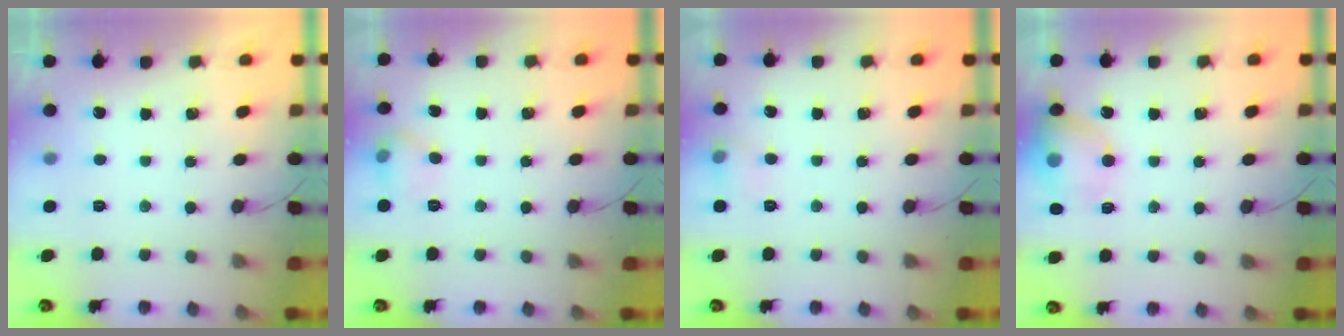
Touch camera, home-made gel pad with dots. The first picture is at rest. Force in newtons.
{"total": 5.9, "press": 5.7, "slide": 1.6}
{"total": 5.3, "press": 5.1, "slide": 1.5}
{"total": 12.6, "press": 12.5, "slide": 1.8}